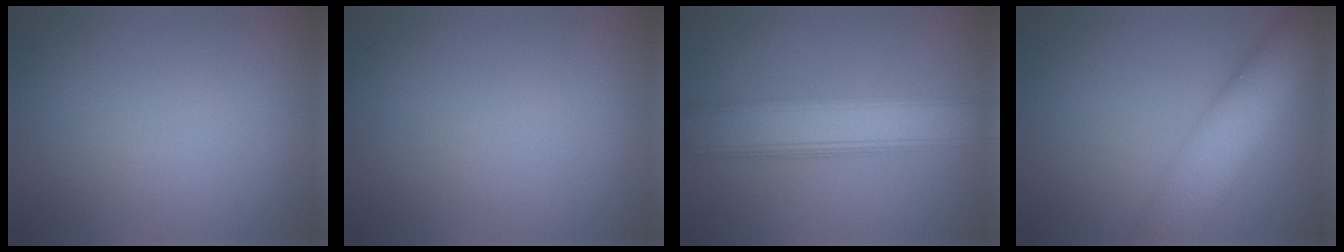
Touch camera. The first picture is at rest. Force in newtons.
{"total": 0.0}
{"total": 7.0, "press": 7.0, "slide": 0.1}
{"total": 8.2, "press": 8.2, "slide": 0.2}